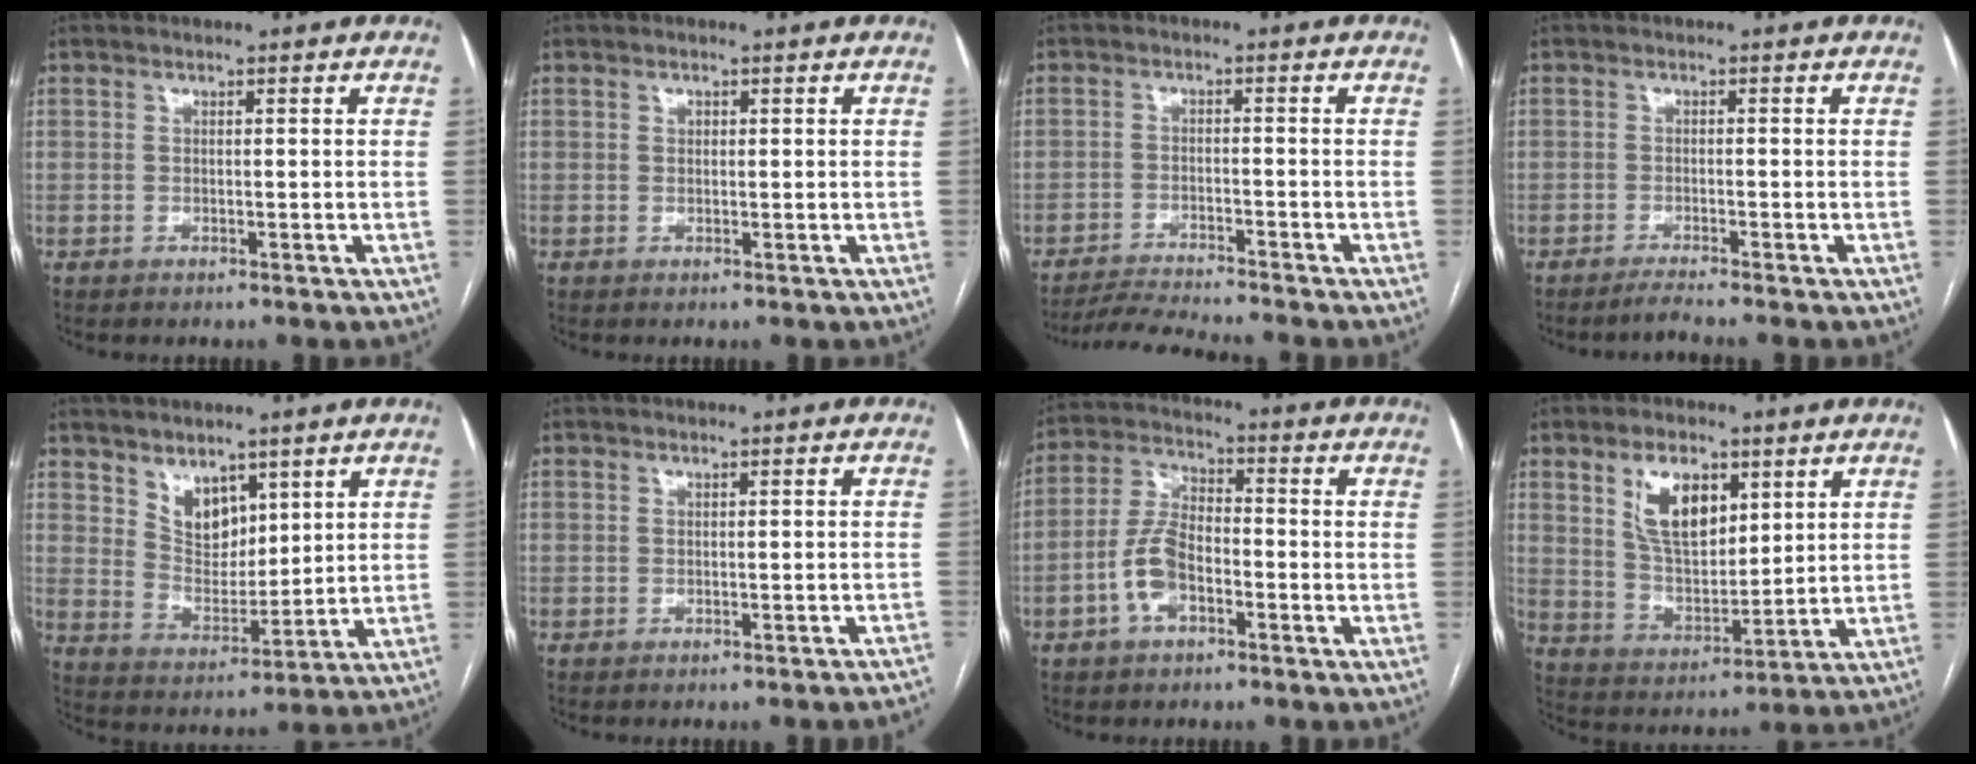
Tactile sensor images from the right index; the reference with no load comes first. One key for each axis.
{"total": 0.7, "fx": 0.3, "fy": 0.5, "fz": 0.4, "tx": -0.006, "ty": 0.000, "tz": 0.005}
{"total": 6.5, "fx": -6.2, "fy": -1.1, "fz": 1.6, "tx": -0.024, "ty": -0.017, "tz": -0.108}
{"total": 2.3, "fx": -2.0, "fy": -0.9, "fz": 0.7, "tx": -0.015, "ty": -0.005, "tz": -0.039}
{"total": 6.9, "fx": 4.3, "fy": 4.1, "fz": 3.5, "tx": -0.065, "ty": -0.003, "tz": 0.091}
{"total": 3.9, "fx": -3.8, "fy": -0.5, "fz": 0.7, "tx": 0.001, "ty": -0.006, "tz": -0.038}
{"total": 7.7, "fx": -2.9, "fy": 3.8, "fz": 6.0, "tx": -0.138, "ty": 0.014, "tz": -0.058}
{"total": 10.2, "fx": 4.7, "fy": 5.1, "fz": 7.4, "tx": -0.141, "ty": 0.009, "tz": 0.096}